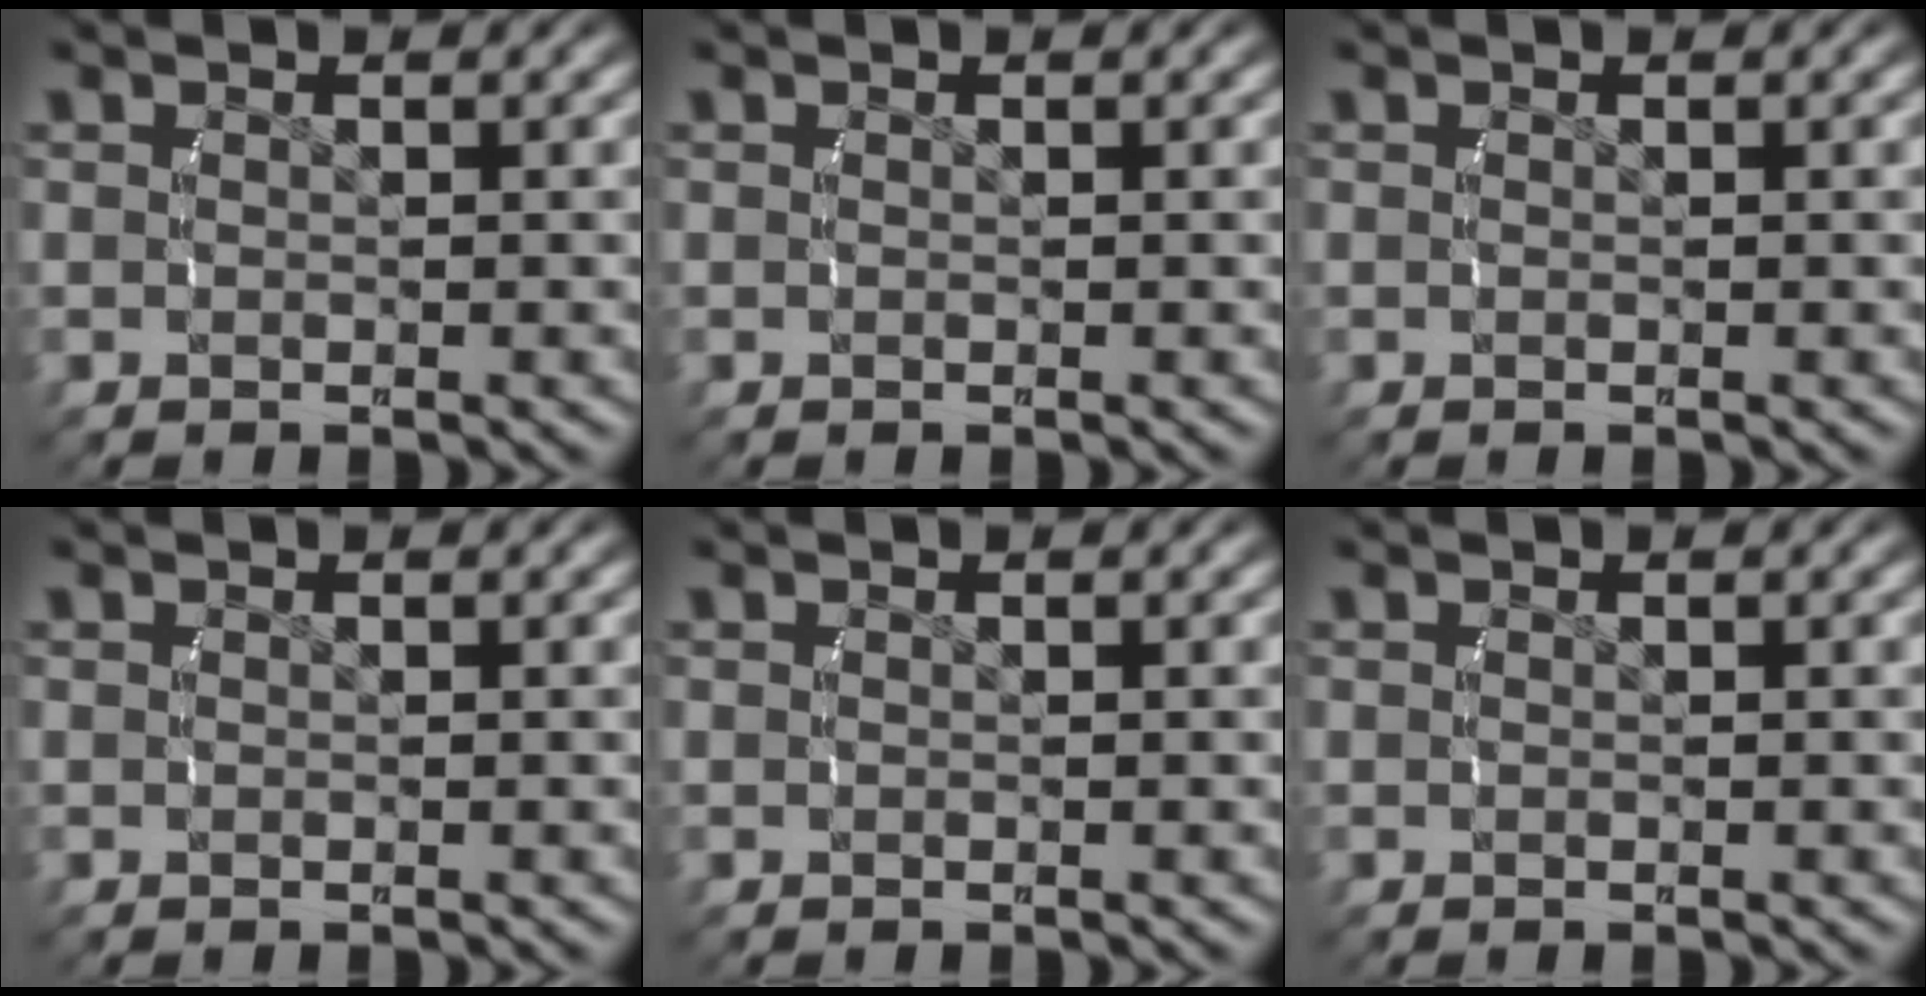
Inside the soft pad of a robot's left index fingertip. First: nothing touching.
{"total": 0.0}
{"total": 0.0}
{"total": 0.0}
{"total": 0.0}
{"total": 0.0}